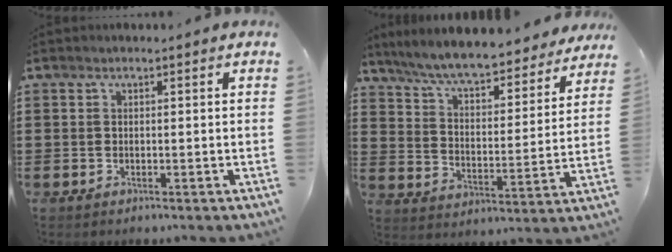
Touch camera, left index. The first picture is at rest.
{"total": 7.8, "force": [7.1, 0.3, 3.0], "torque": [-0.087, -0.043, 0.122]}